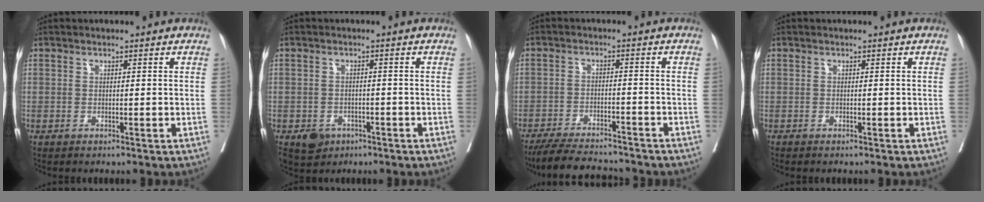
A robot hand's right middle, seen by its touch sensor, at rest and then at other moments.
{"total": 4.0, "force": [-2.3, 3.1, 1.3], "torque": [-0.014, 0.003, -0.029]}
{"total": 11.1, "force": [-10.2, 1.7, 4.0], "torque": [-0.064, -0.005, -0.155]}
{"total": 0.0}